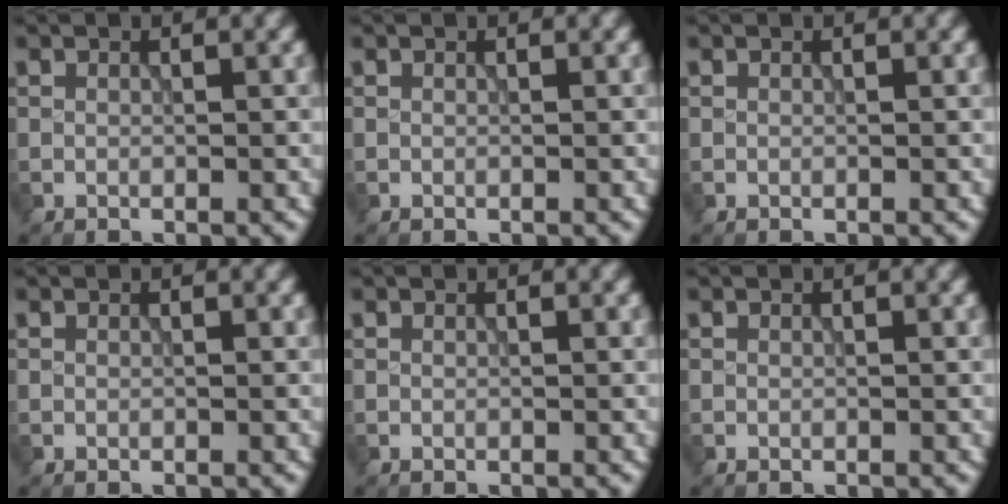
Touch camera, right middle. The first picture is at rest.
{"total": 0.0}
{"total": 0.0}
{"total": 0.0}
{"total": 0.0}
{"total": 0.0}